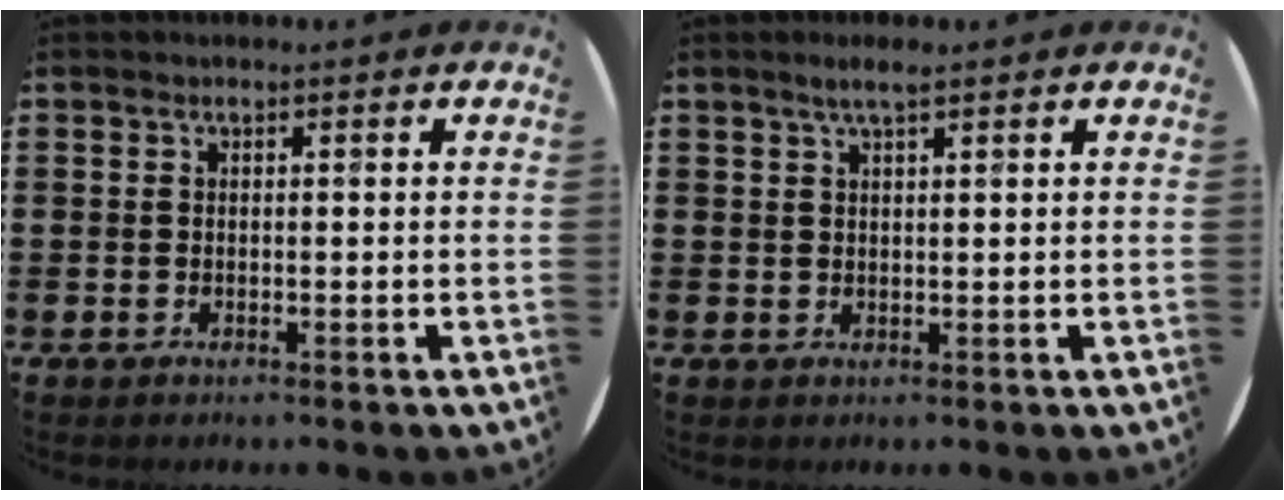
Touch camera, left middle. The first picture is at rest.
{"total": 2.3, "force": [1.7, 0.3, 1.5], "torque": [-0.029, 0.005, 0.029]}